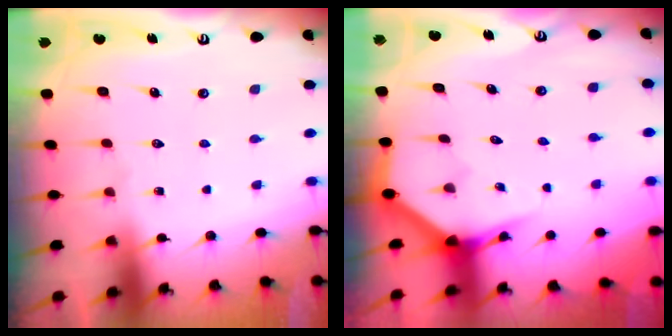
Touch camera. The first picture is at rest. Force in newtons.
{"total": 3.9, "press": 3.9, "slide": 0.4}